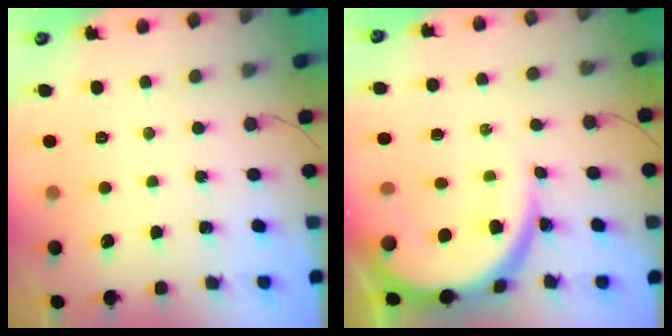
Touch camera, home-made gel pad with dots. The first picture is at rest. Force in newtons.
{"total": 12.6, "press": 12.6, "slide": 0.9}